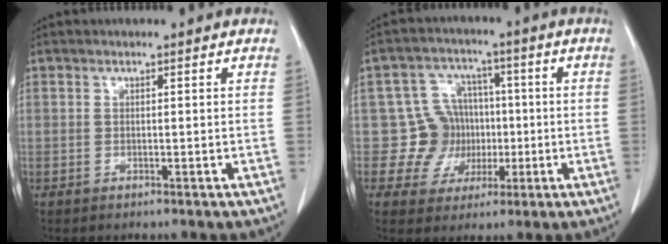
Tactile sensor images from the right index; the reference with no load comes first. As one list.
[{"total": 7.8, "force": [-0.5, 7.8, 0.6], "torque": [0.003, 0.030, -0.002]}]